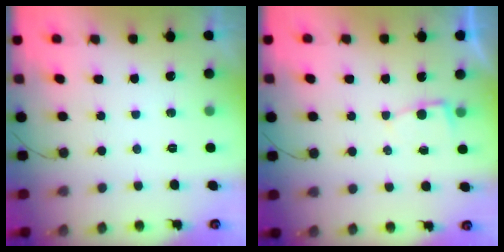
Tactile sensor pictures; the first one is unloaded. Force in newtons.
{"total": 2.3, "press": 2.3, "slide": 0.3}